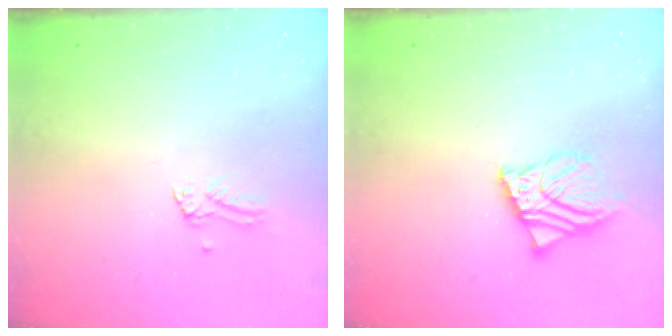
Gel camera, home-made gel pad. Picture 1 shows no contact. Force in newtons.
{"total": 9.4, "press": 9.3, "slide": 1.4}